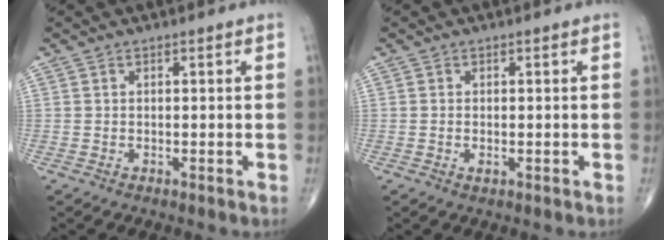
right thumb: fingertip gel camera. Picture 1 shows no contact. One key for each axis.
{"total": 1.0, "fx": -0.2, "fy": 0.5, "fz": 0.8, "tx": -0.017, "ty": -0.002, "tz": -0.004}